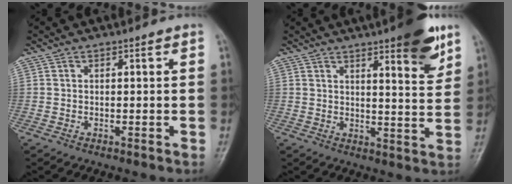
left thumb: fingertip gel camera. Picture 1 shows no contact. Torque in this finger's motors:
{"motor_torque": [1.54, 0.80, 1.22, -0.84, 0.02]}